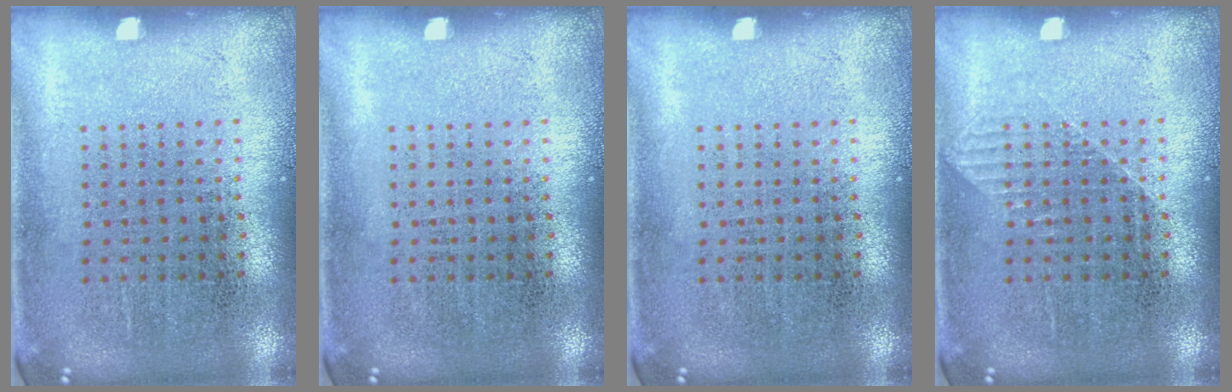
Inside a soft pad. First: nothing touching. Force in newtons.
{"total": 0.0}
{"total": 0.0}
{"total": 0.8, "press": 0.8, "slide": 0.2}